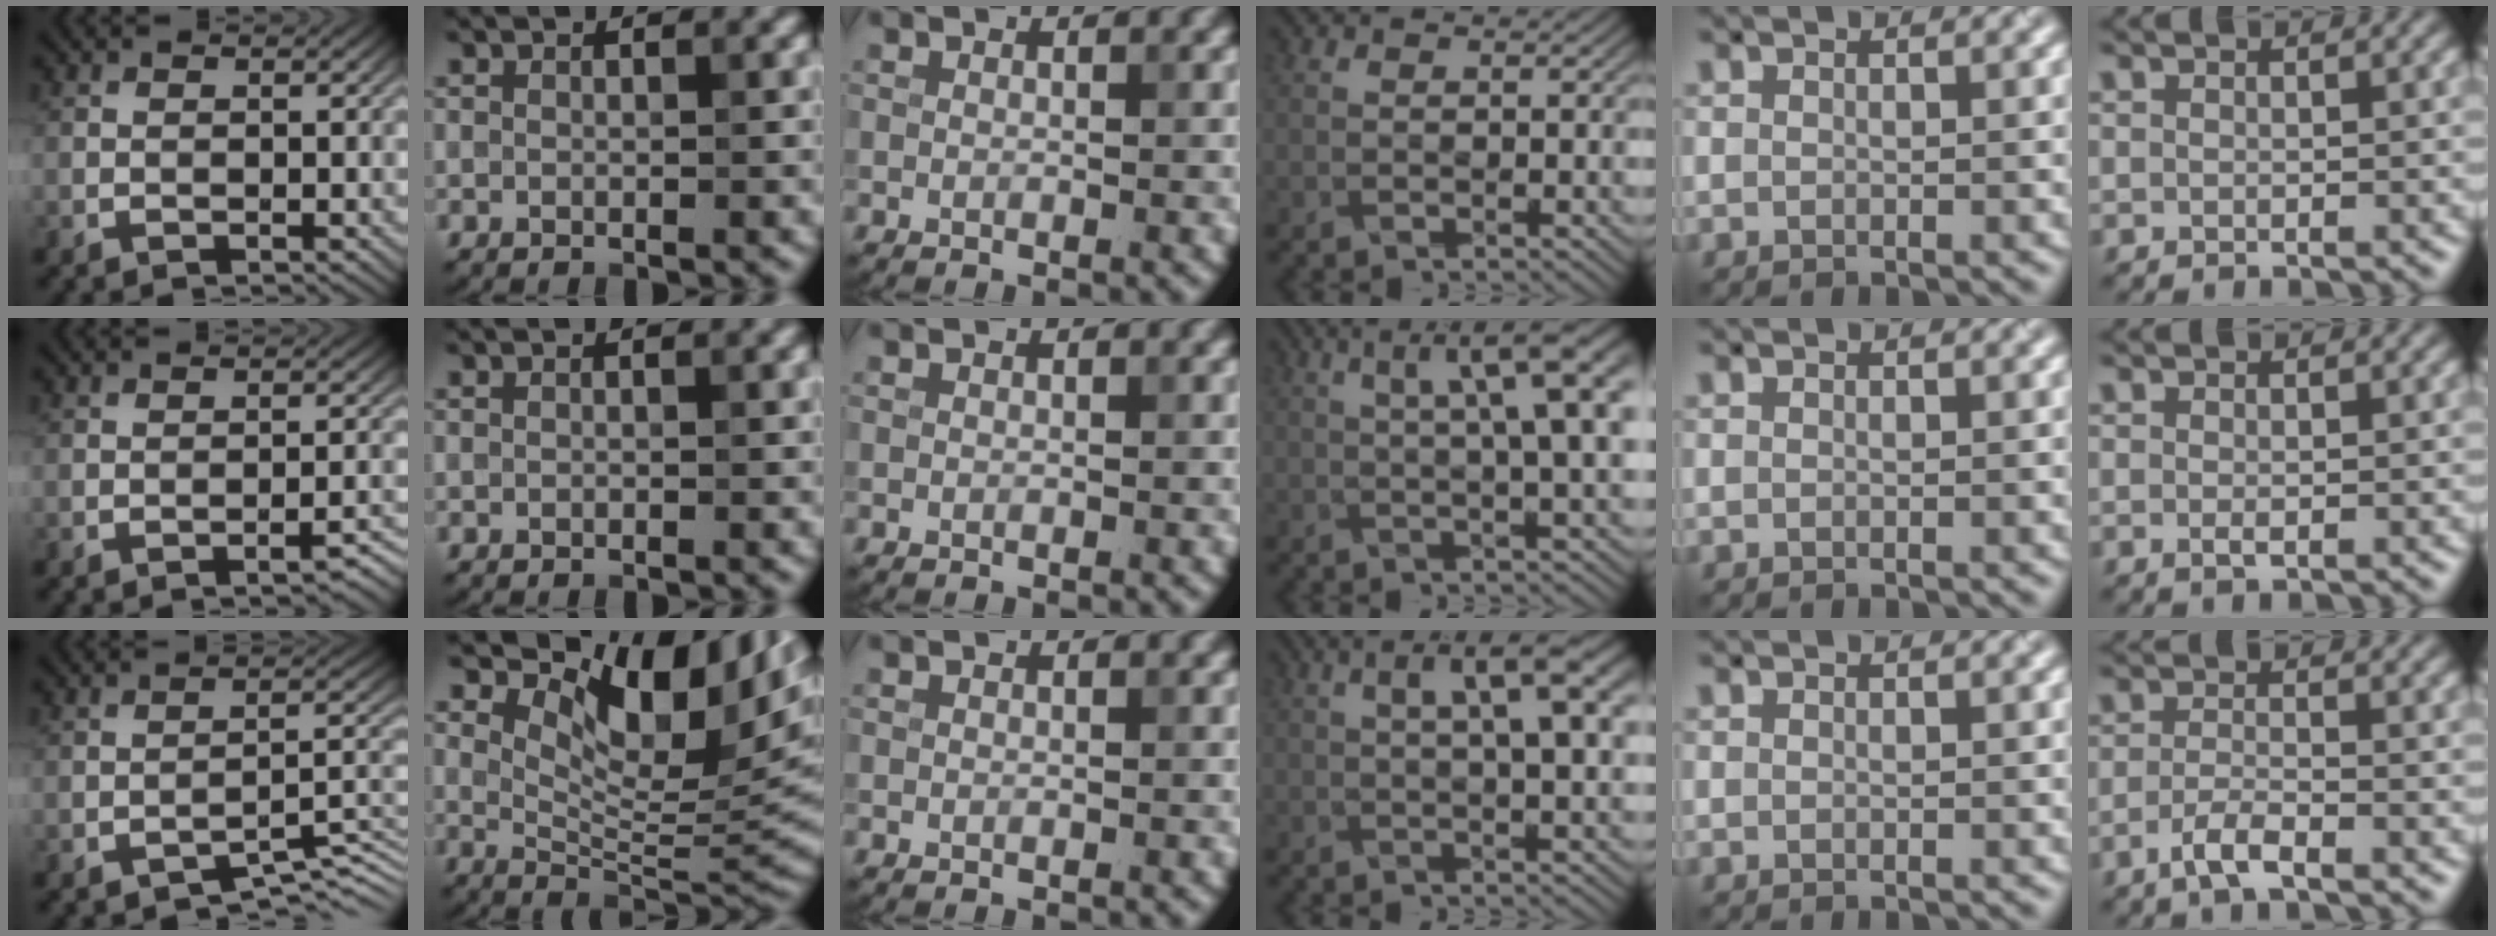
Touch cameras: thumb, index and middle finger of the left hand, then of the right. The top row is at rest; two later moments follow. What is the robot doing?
{"motion": "pour", "object": "sugar"}